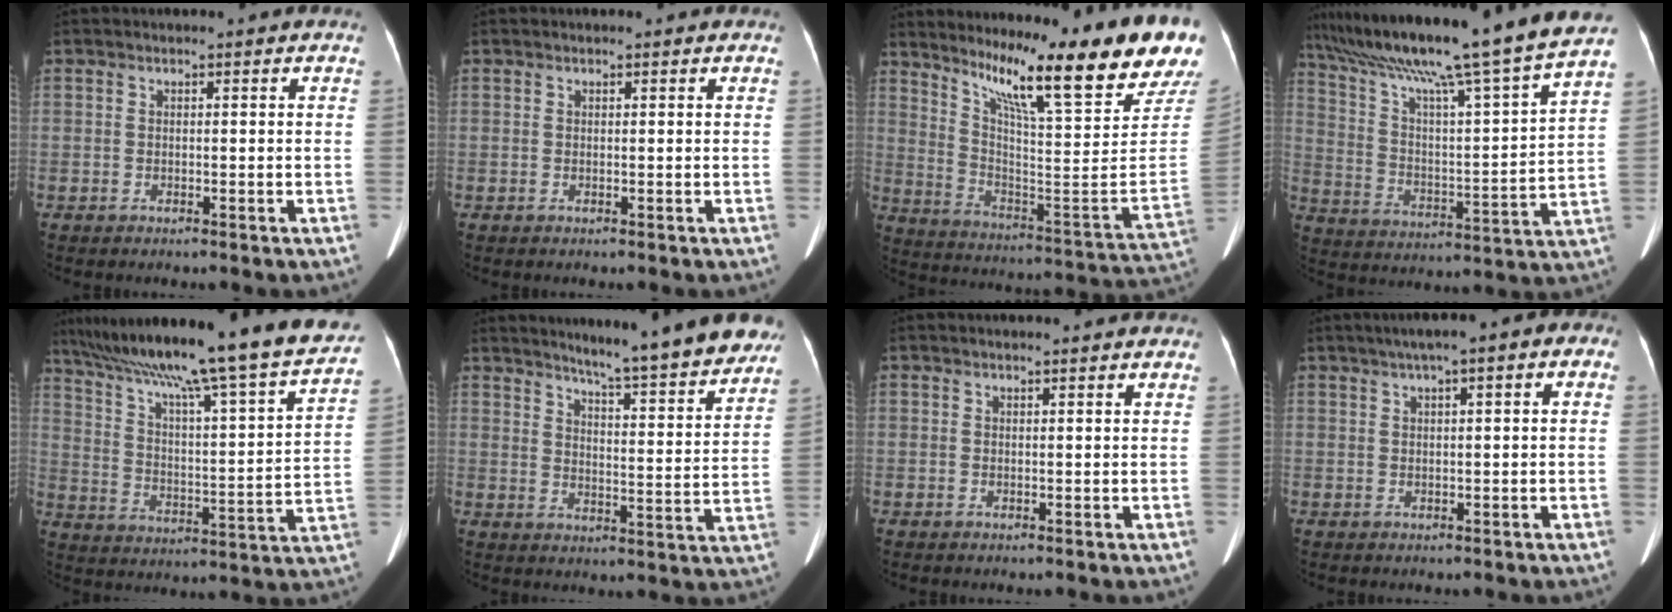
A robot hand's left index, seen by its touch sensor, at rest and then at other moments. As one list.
[{"total": 0.0}, {"total": 24.8, "force": [18.9, 0.1, 16.0], "torque": [-0.255, -0.069, 0.271]}, {"total": 26.6, "force": [22.1, -1.6, 14.8], "torque": [-0.250, -0.028, 0.326]}, {"total": 30.1, "force": [25.7, 0.9, 15.6], "torque": [-0.259, -0.043, 0.354]}, {"total": 17.4, "force": [15.6, 0.8, 7.8], "torque": [-0.099, -0.034, 0.195]}, {"total": 1.2, "force": [1.1, 0.2, 0.5], "torque": [-0.010, 0.018, 0.015]}, {"total": 6.1, "force": [2.5, 1.5, 5.3], "torque": [-0.077, 0.035, 0.028]}]